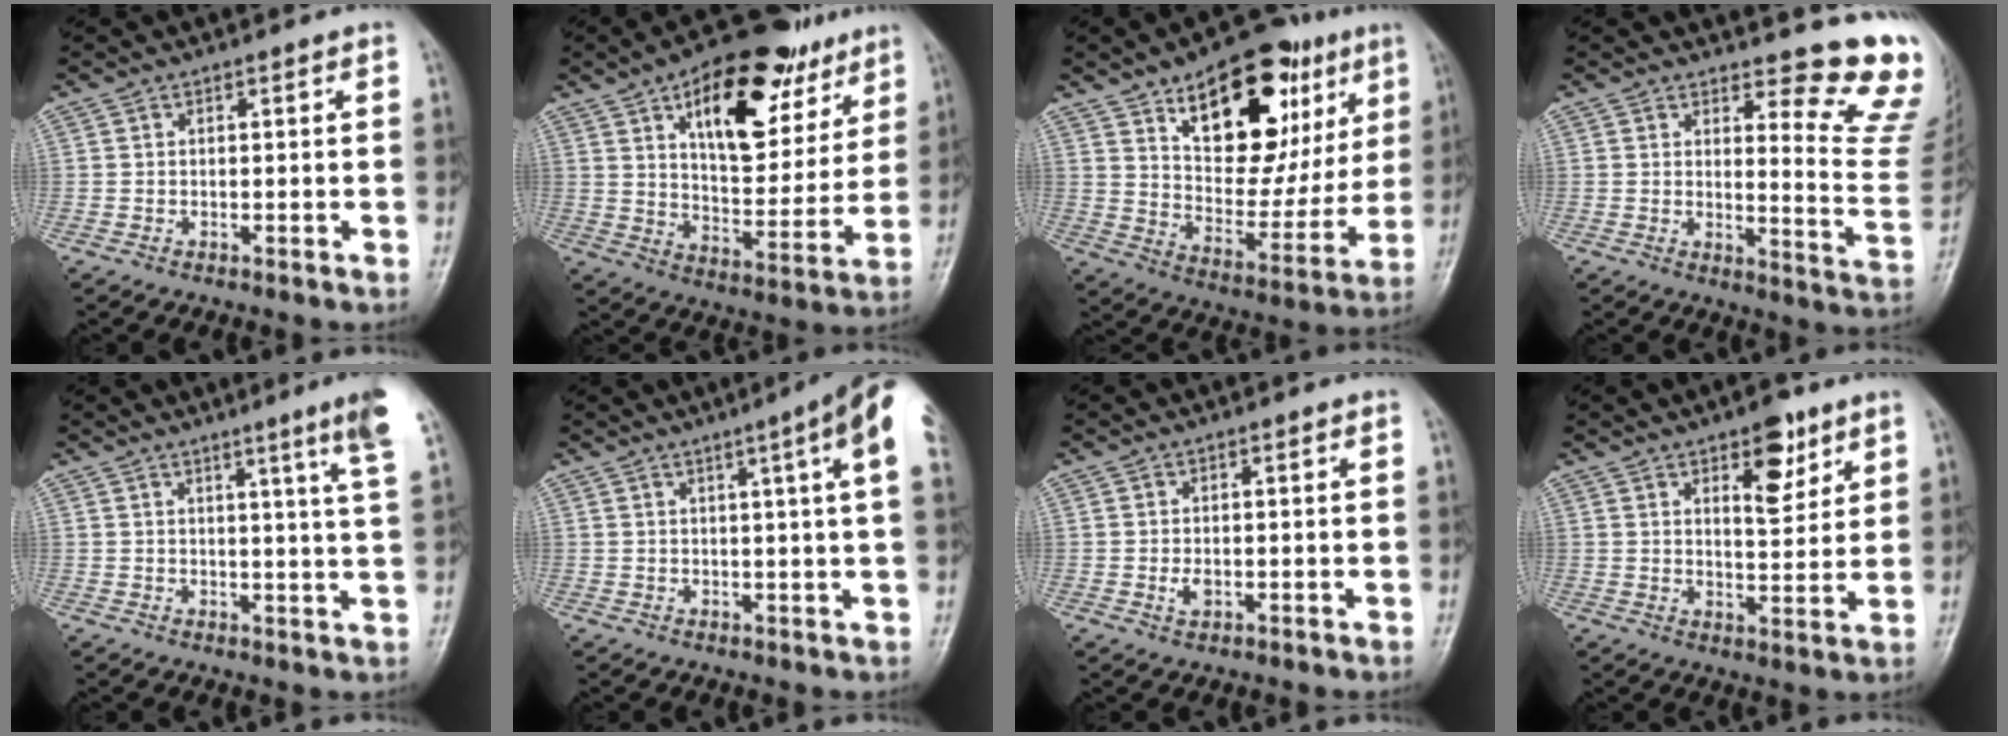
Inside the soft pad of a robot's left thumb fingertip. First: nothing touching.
{"total": 22.5, "force": [11.5, 11.1, 15.8], "torque": [-0.182, -0.034, 0.177]}
{"total": 24.7, "force": [12.0, 12.8, 17.4], "torque": [-0.201, -0.032, 0.186]}
{"total": 13.3, "force": [11.8, 2.9, 5.5], "torque": [-0.032, -0.138, 0.124]}
{"total": 8.0, "force": [4.8, -0.6, 6.4], "torque": [-0.081, -0.028, 0.055]}
{"total": 9.9, "force": [4.0, 0.1, 9.1], "torque": [-0.114, 0.002, 0.037]}
{"total": 2.1, "force": [-0.3, 1.4, 1.5], "torque": [-0.024, -0.001, -0.006]}
{"total": 8.4, "force": [4.8, 3.6, 5.9], "torque": [-0.060, -0.028, 0.067]}